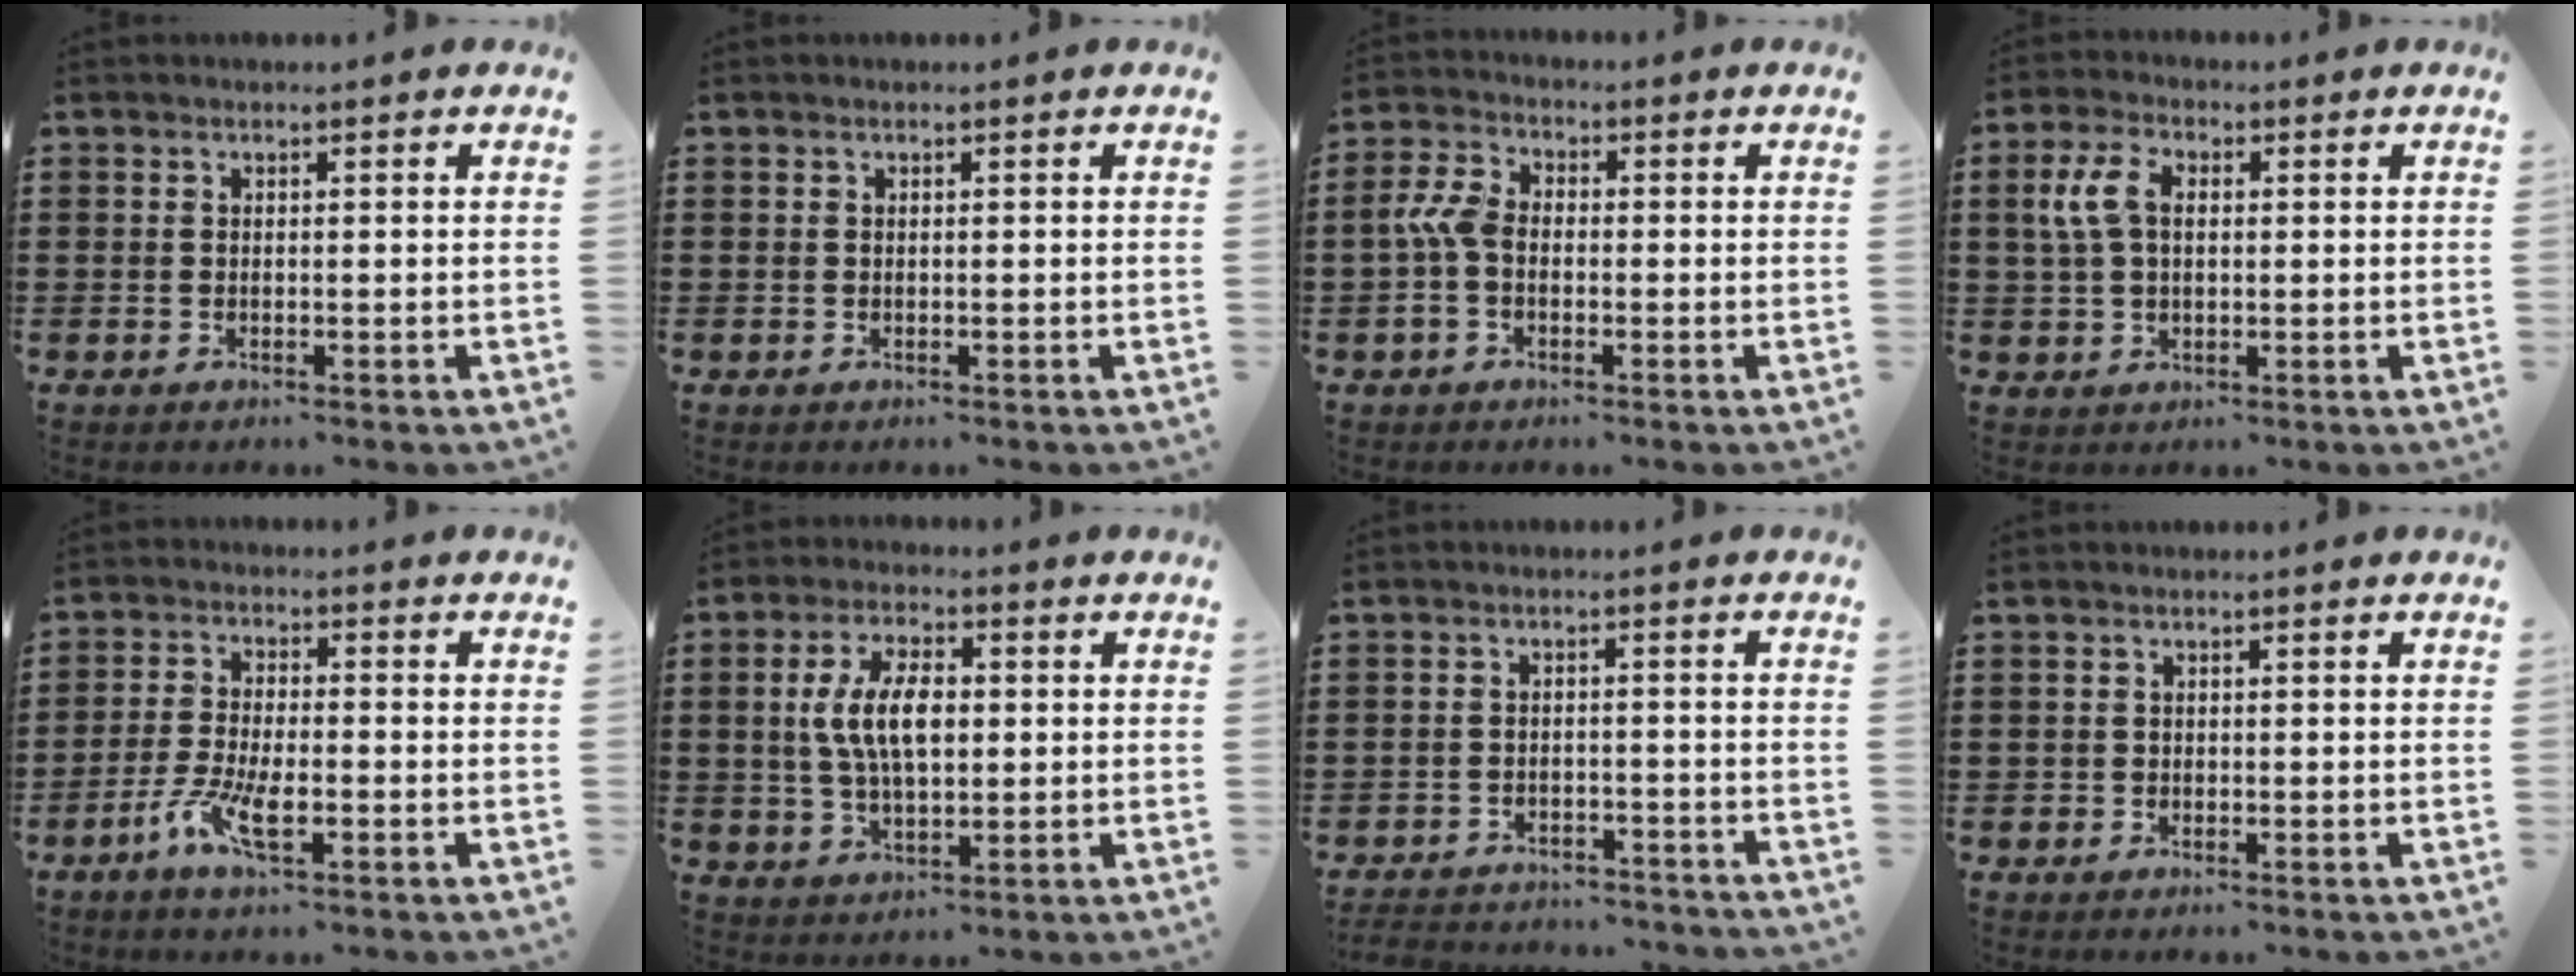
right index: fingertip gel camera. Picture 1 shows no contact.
{"total": 0.0}
{"total": 5.1, "force": [-1.0, 3.1, 3.9], "torque": [-0.108, -0.005, -0.029]}
{"total": 5.7, "force": [1.1, 3.4, 4.4], "torque": [-0.117, 0.007, 0.010]}
{"total": 6.5, "force": [-3.2, 1.9, 5.4], "torque": [-0.126, -0.011, -0.062]}
{"total": 8.3, "force": [1.0, 3.7, 7.4], "torque": [-0.155, 0.007, 0.014]}
{"total": 2.7, "force": [-2.7, 0.1, 0.0], "torque": [-0.006, -0.001, -0.059]}
{"total": 0.0}